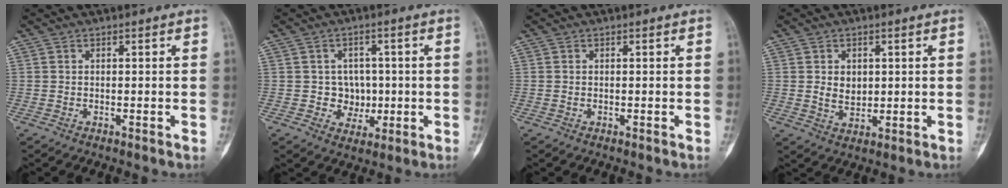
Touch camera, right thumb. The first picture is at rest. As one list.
[{"total": 5.1, "force": [-0.3, 4.8, 1.7], "torque": [0.016, 0.011, -0.002]}, {"total": 0.0}, {"total": 4.4, "force": [0.8, 3.2, 2.9], "torque": [-0.029, -0.009, 0.020]}]